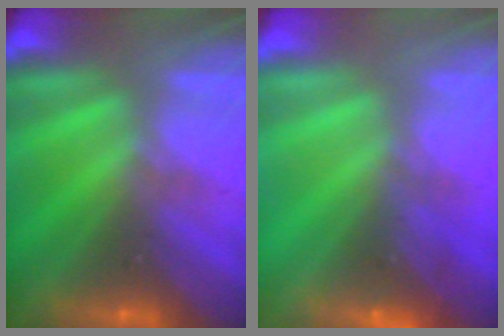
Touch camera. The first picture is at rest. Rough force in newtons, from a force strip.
{"total": 2.5}